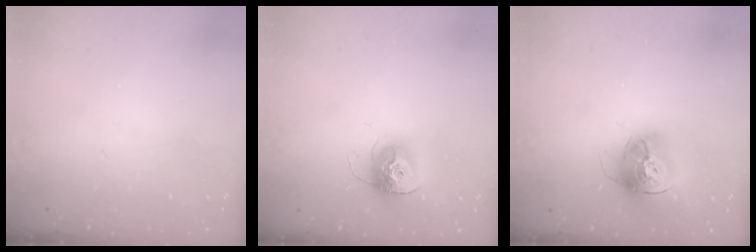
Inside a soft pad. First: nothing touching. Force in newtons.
{"total": 12.3, "press": 12.3, "slide": 1.0}
{"total": 15.9, "press": 15.8, "slide": 1.4}